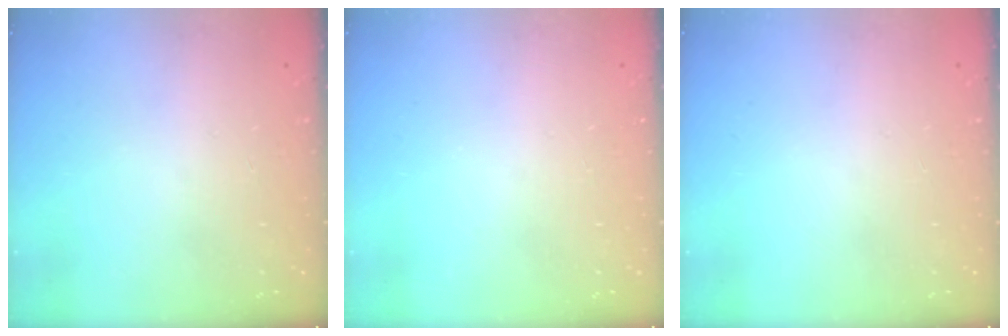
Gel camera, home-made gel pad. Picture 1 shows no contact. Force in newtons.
{"total": 0.0}
{"total": 0.0}